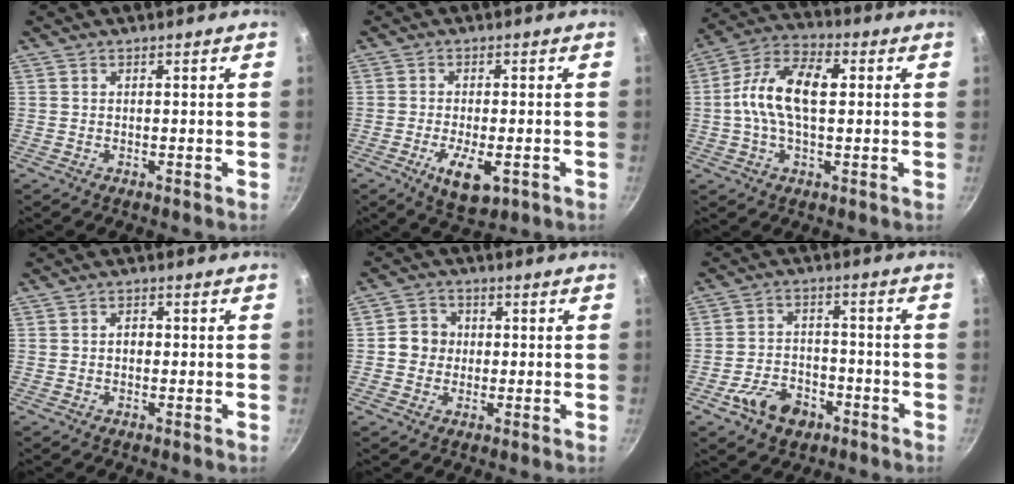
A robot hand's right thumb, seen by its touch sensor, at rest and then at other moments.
{"total": 7.1, "force": [-2.7, 3.0, 5.8], "torque": [-0.098, -0.006, -0.038]}
{"total": 13.0, "force": [1.3, 6.7, 11.0], "torque": [-0.216, 0.029, 0.016]}
{"total": 1.6, "force": [-0.2, 1.2, 1.0], "torque": [-0.004, 0.006, -0.006]}
{"total": 5.3, "force": [0.0, 4.9, 2.0], "torque": [-0.012, 0.011, -0.006]}
{"total": 8.8, "force": [-4.7, 5.8, 4.7], "torque": [-0.060, 0.030, -0.079]}